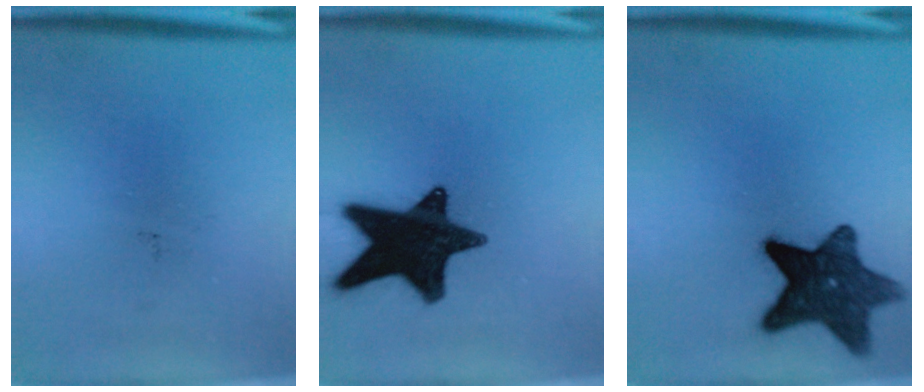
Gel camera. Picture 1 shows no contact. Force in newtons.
{"total": 17.7}
{"total": 12.4}